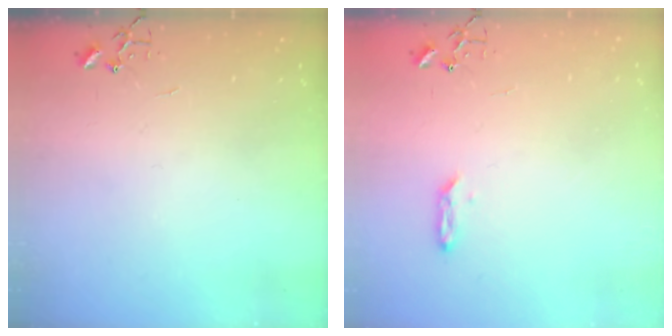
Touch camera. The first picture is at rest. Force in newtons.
{"total": 4.1, "press": 4.0, "slide": 0.6}